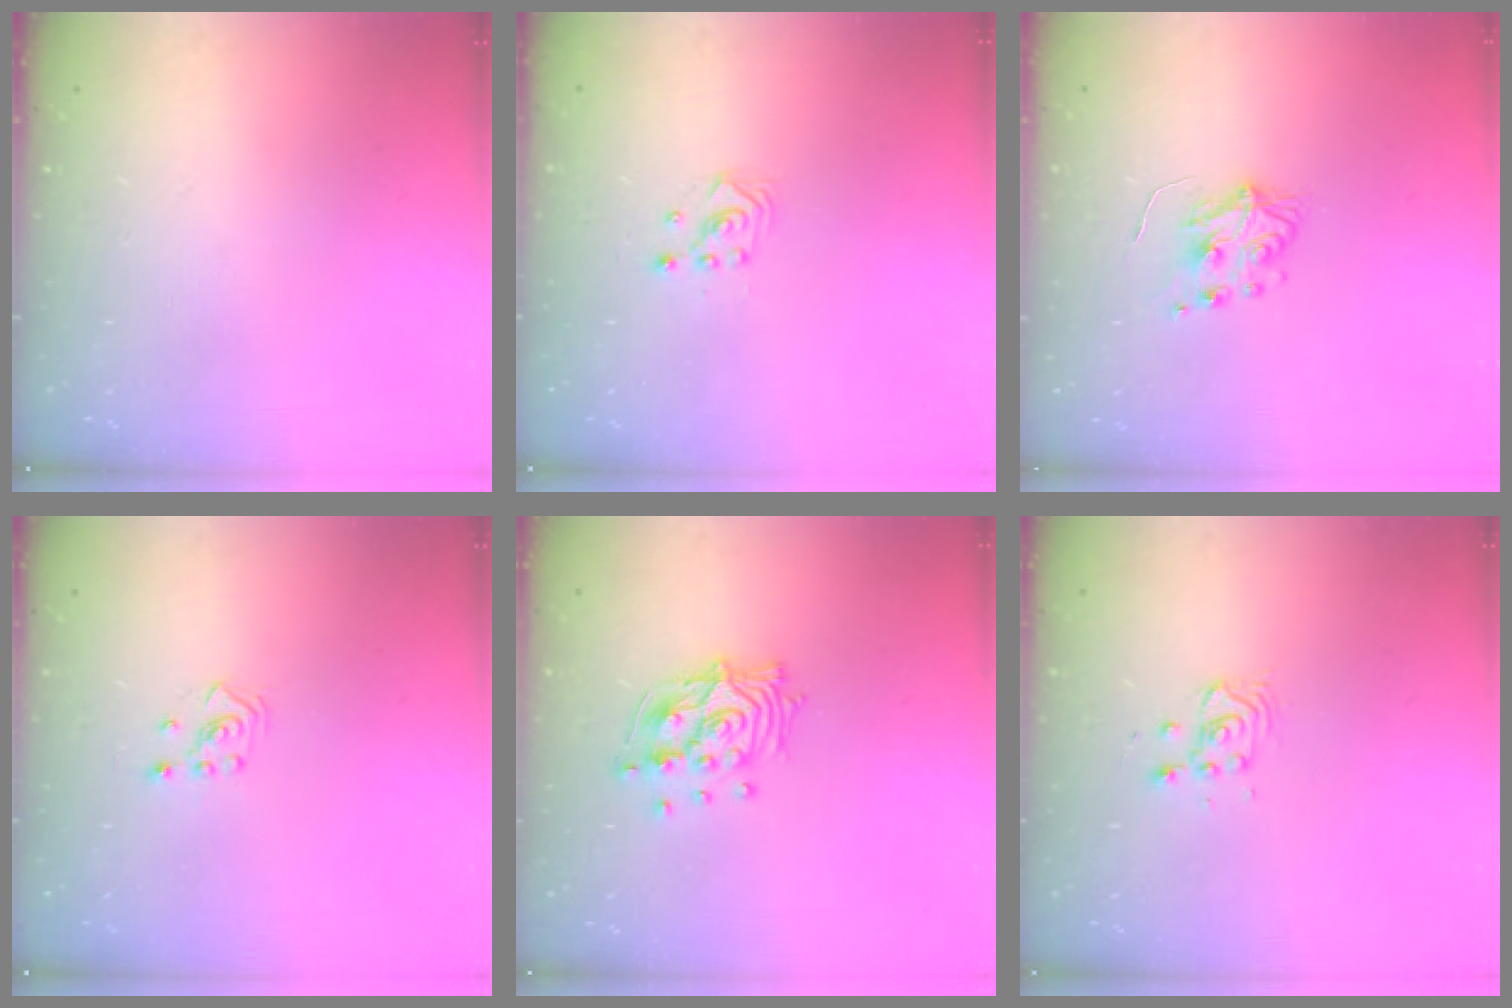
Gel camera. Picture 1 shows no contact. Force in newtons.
{"total": 2.2, "press": 2.2, "slide": 0.2}
{"total": 5.9, "press": 5.9, "slide": 0.6}
{"total": 2.3, "press": 2.2, "slide": 0.8}
{"total": 12.7, "press": 12.7, "slide": 1.3}
{"total": 3.3, "press": 3.3, "slide": 0.2}